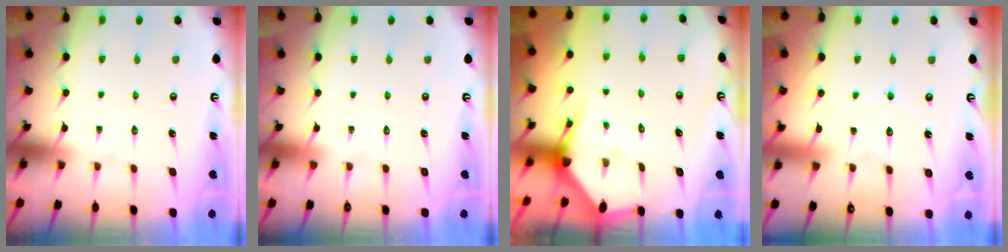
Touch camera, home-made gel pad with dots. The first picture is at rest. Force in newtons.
{"total": 0.0}
{"total": 2.3, "press": 2.3, "slide": 0.1}
{"total": 3.0, "press": 3.0, "slide": 0.3}